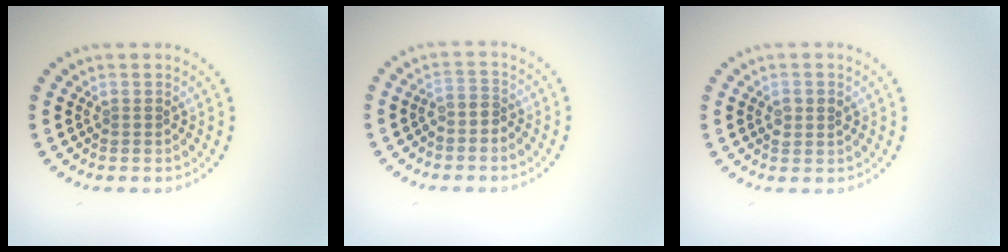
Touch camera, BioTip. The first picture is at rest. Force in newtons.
{"total": 1.2, "press": 0.8, "slide": 0.9}
{"total": 1.5, "press": 1.5, "slide": 0.2}